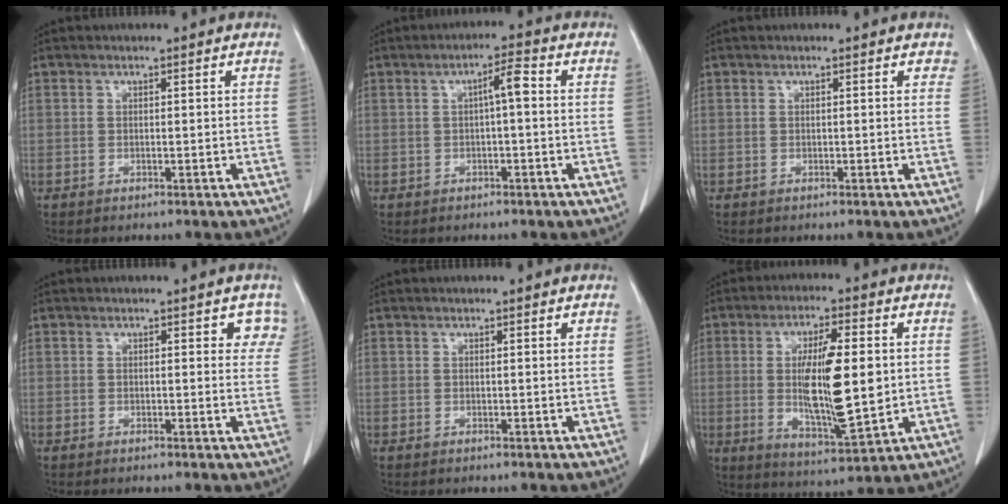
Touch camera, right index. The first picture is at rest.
{"total": 3.4, "force": [0.3, 0.4, 3.3], "torque": [-0.053, 0.008, 0.003]}
{"total": 0.8, "force": [0.6, 0.5, 0.3], "torque": [0.002, 0.001, -0.001]}
{"total": 3.5, "force": [2.2, 1.9, 1.9], "torque": [0.002, -0.003, 0.010]}
{"total": 0.6, "force": [0.5, 0.0, 0.4], "torque": [-0.004, -0.001, 0.006]}
{"total": 13.7, "force": [0.6, 2.5, 13.4], "torque": [-0.239, -0.013, 0.014]}